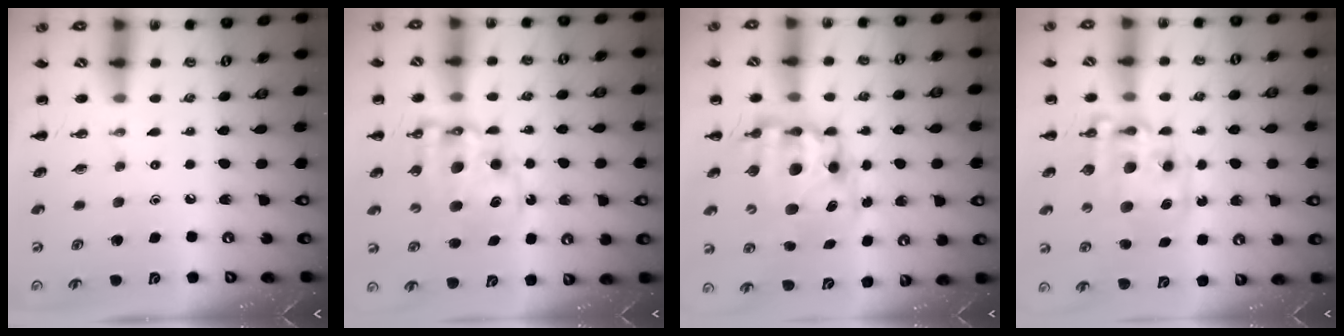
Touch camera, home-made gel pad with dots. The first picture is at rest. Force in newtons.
{"total": 12.4, "press": 12.1, "slide": 2.9}
{"total": 11.8, "press": 11.5, "slide": 2.9}
{"total": 12.9, "press": 12.6, "slide": 3.1}